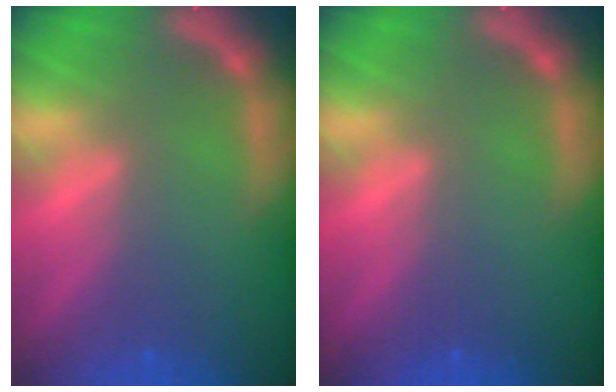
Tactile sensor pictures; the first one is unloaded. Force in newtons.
{"total": 0.0}